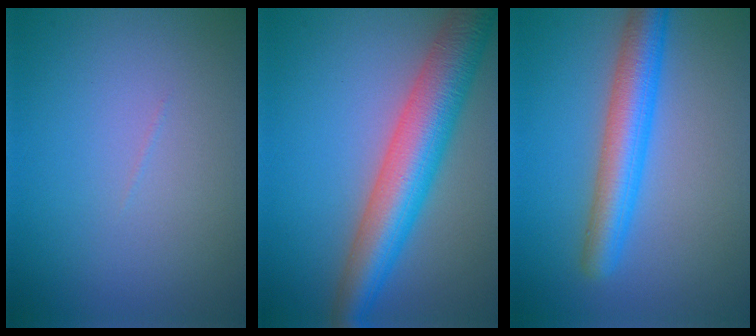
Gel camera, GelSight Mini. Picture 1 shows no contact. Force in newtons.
{"total": 8.4, "press": 8.4, "slide": 0.3}
{"total": 5.3, "press": 5.3, "slide": 0.1}